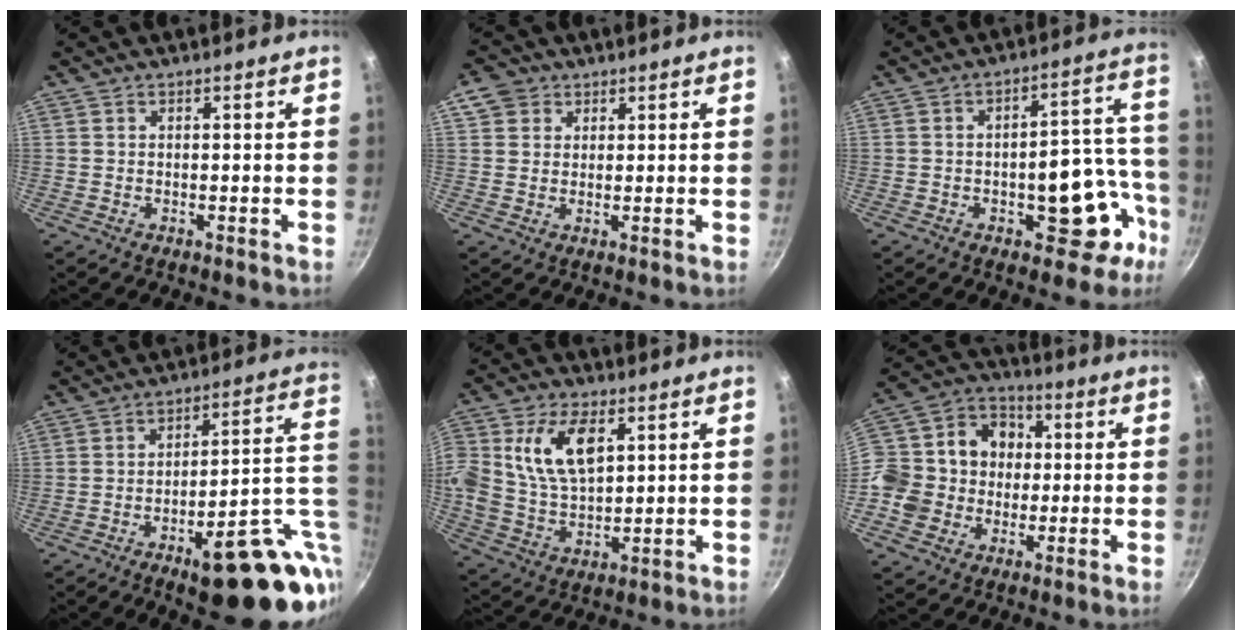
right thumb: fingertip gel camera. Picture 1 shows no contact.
{"total": 4.3, "force": [2.0, 3.6, 1.2], "torque": [0.004, 0.002, 0.031]}
{"total": 14.0, "force": [-5.4, 7.4, 10.6], "torque": [-0.066, 0.061, -0.063]}
{"total": 23.2, "force": [-7.7, 8.1, 20.3], "torque": [-0.207, 0.021, -0.099]}
{"total": 13.7, "force": [4.2, 8.2, 10.1], "torque": [-0.177, -0.009, 0.079]}
{"total": 17.6, "force": [-0.1, 15.5, 8.3], "torque": [-0.132, 0.041, -0.012]}